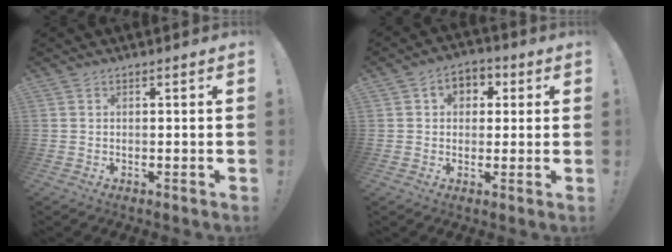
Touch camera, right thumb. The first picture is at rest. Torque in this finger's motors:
{"motor_torque": [0.02, 0.02, 0.38, 0.11, 0.00]}